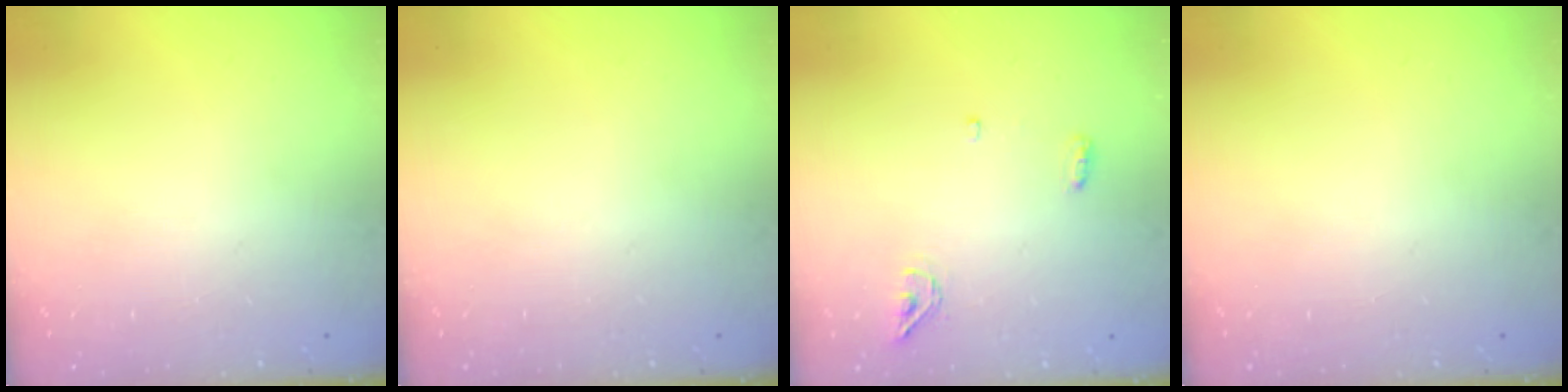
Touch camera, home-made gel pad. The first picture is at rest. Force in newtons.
{"total": 0.0}
{"total": 6.3, "press": 5.0, "slide": 3.9}
{"total": 0.0}